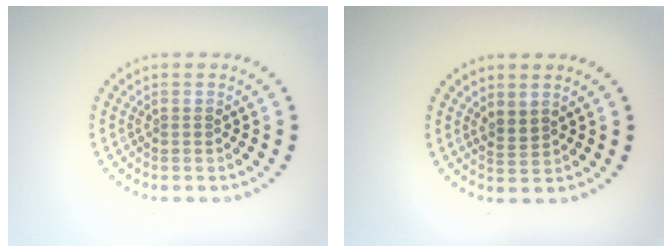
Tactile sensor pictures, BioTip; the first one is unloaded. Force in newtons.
{"total": 1.5, "press": 1.2, "slide": 0.9}